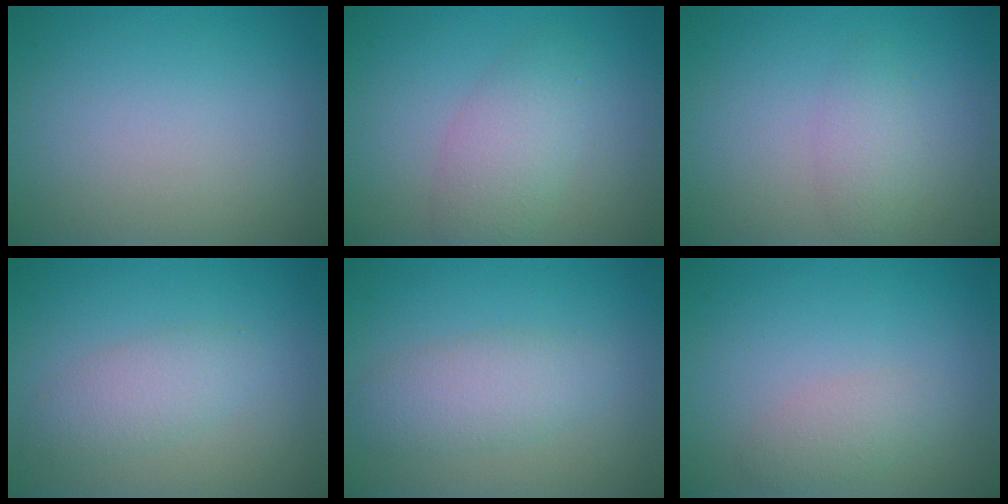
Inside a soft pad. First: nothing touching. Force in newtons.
{"total": 3.3, "press": 3.3, "slide": 0.1}
{"total": 1.7, "press": 1.7, "slide": 0.1}
{"total": 2.7, "press": 2.7, "slide": 0.1}
{"total": 3.4, "press": 3.4, "slide": 0.1}
{"total": 1.7, "press": 1.7, "slide": 0.1}